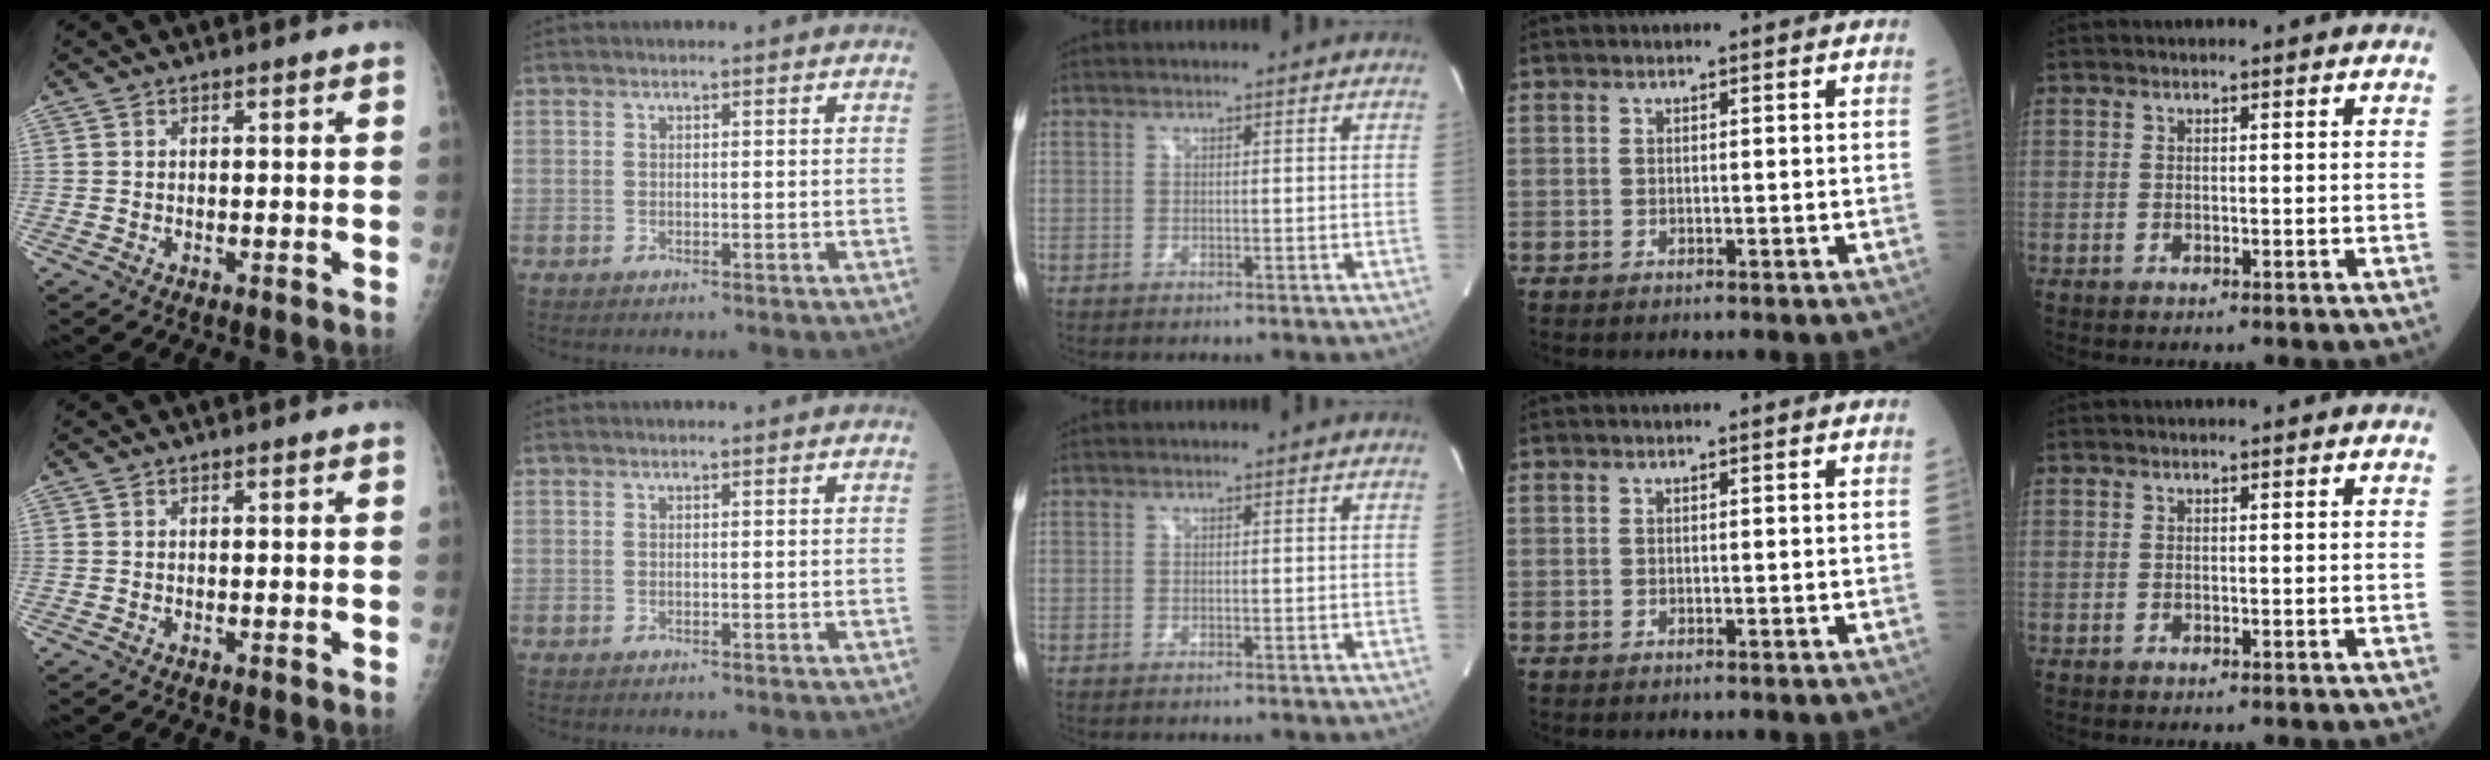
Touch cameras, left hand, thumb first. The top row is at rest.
{}